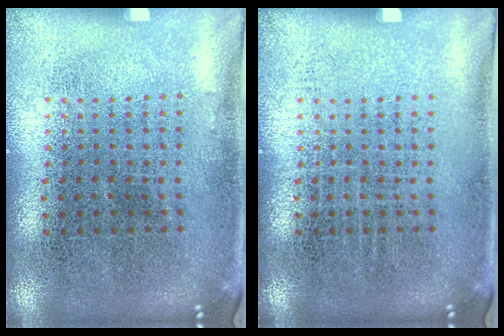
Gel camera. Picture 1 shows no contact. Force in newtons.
{"total": 0.0}